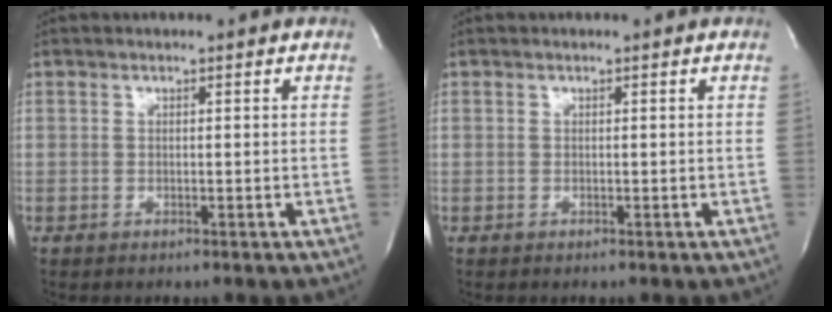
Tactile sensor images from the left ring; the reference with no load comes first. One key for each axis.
{"total": 0.0}